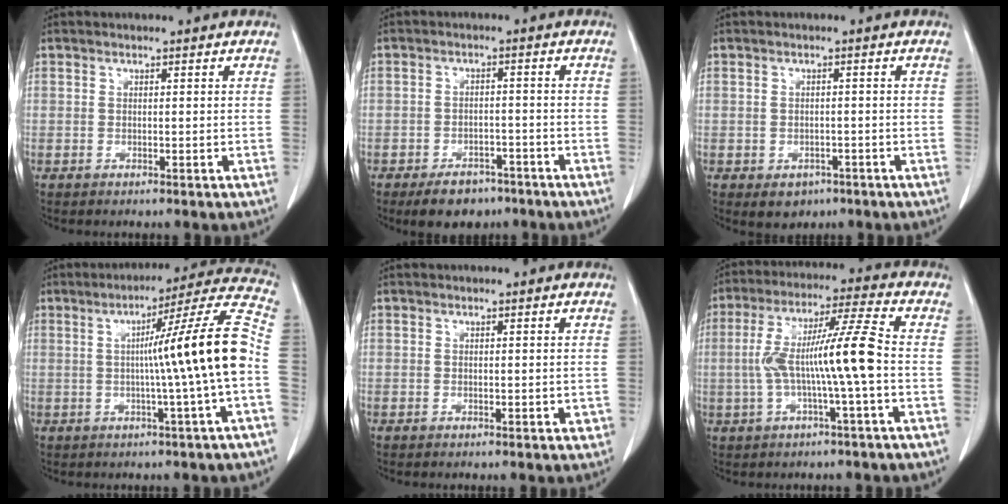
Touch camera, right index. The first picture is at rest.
{"total": 6.4, "force": [-4.7, 3.4, 2.7], "torque": [-0.043, 0.001, -0.069]}
{"total": 2.6, "force": [-1.4, 1.9, 1.1], "torque": [-0.010, 0.001, -0.010]}
{"total": 14.5, "force": [-1.0, -2.2, 14.3], "torque": [-0.196, 0.013, -0.019]}
{"total": 1.1, "force": [-0.2, 0.6, 1.0], "torque": [-0.010, 0.000, 0.000]}
{"total": 11.3, "force": [-1.3, -0.5, 11.3], "torque": [-0.218, 0.023, -0.026]}